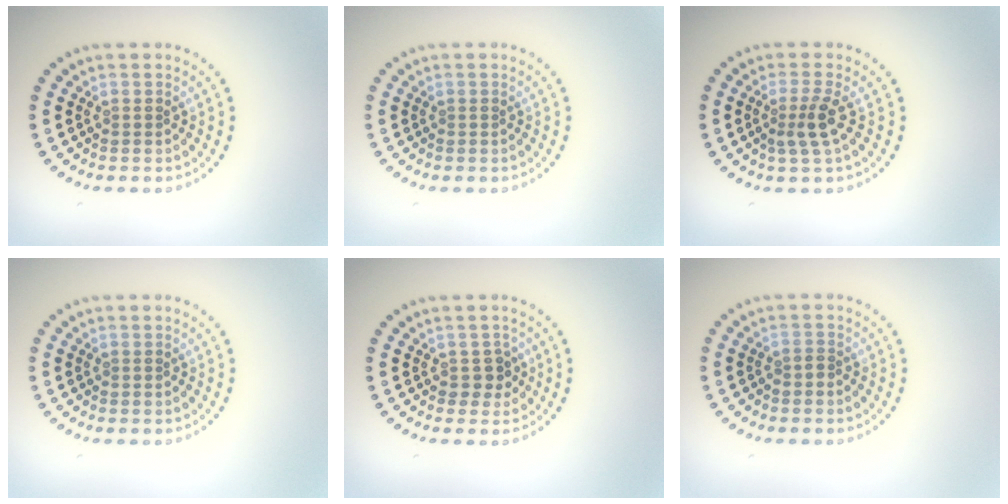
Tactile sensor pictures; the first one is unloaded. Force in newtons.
{"total": 0.0}
{"total": 2.4, "press": 1.7, "slide": 1.6}
{"total": 0.0}
{"total": 1.5, "press": 1.4, "slide": 0.6}
{"total": 0.6, "press": 0.3, "slide": 0.5}